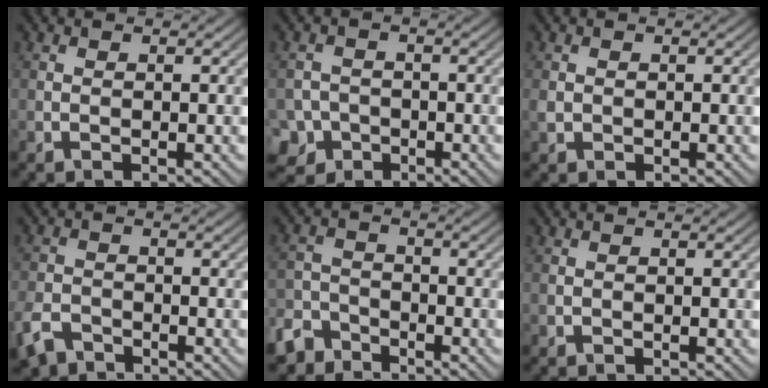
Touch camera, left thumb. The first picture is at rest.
{"total": 4.5, "force": [-2.4, 3.7, 1.1], "torque": [-0.017, -0.003, -0.052]}
{"total": 1.1, "force": [-0.1, 1.0, 0.4], "torque": [-0.010, -0.004, -0.001]}
{"total": 4.7, "force": [-3.4, 2.4, 2.1], "torque": [-0.047, -0.008, -0.077]}
{"total": 4.8, "force": [-3.9, 2.6, 1.2], "torque": [-0.027, -0.004, -0.089]}
{"total": 0.0}